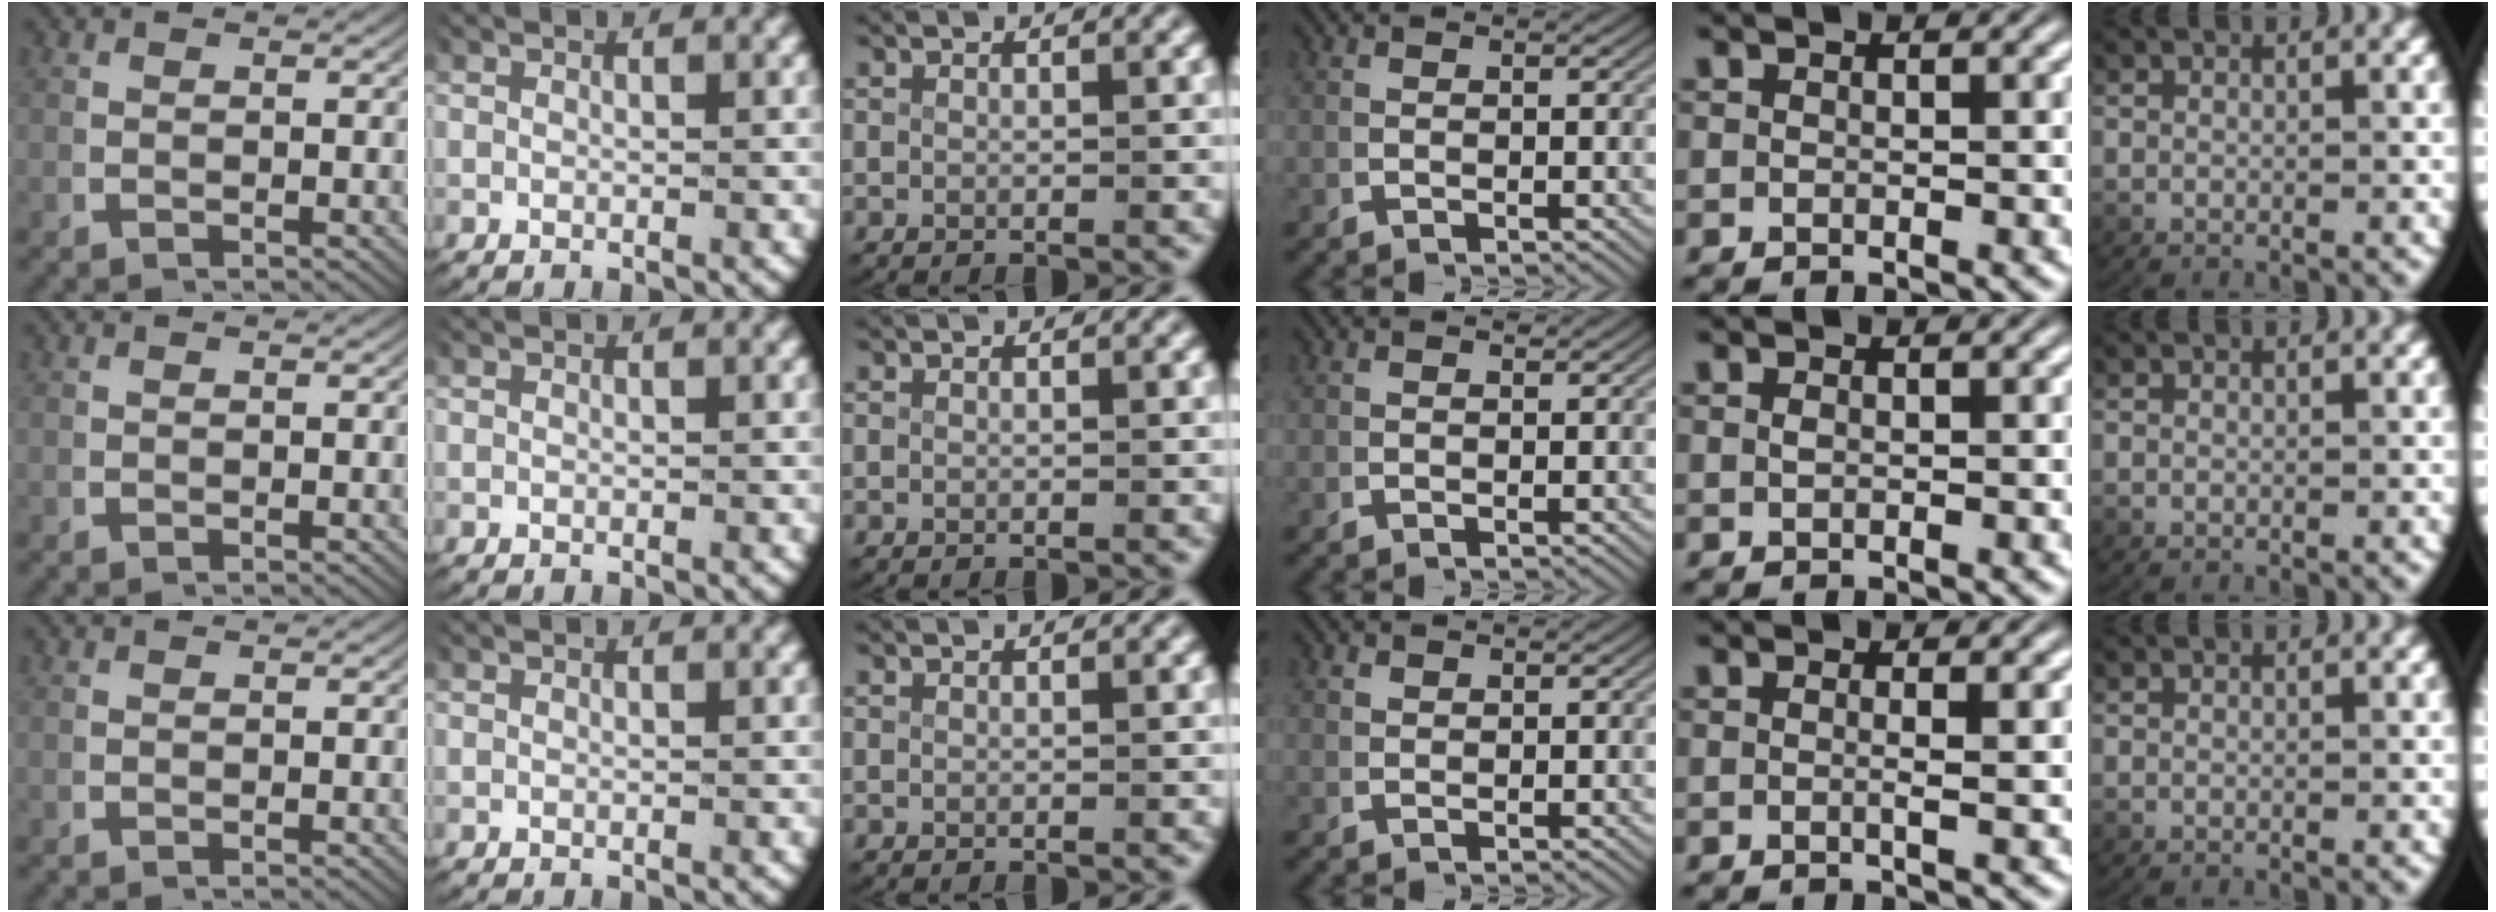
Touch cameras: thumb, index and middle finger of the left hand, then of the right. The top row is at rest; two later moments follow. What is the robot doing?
{"motion": "lift_and_place", "object": "key"}